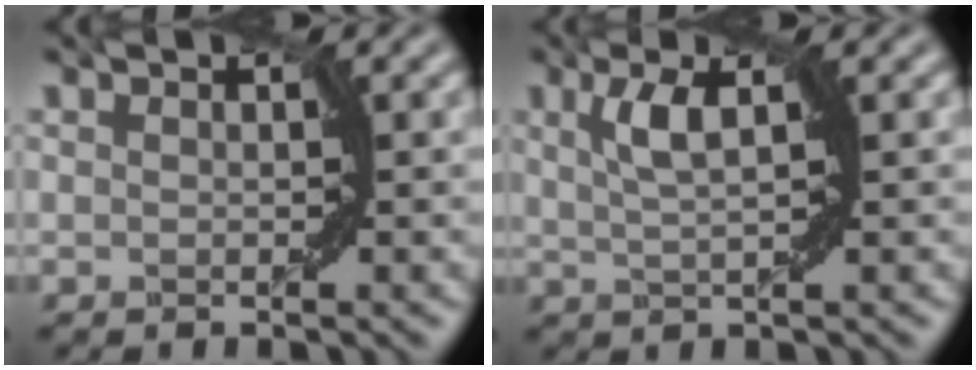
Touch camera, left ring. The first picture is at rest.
{"total": 3.0, "force": [1.1, 0.7, 2.7], "torque": [-0.052, 0.004, 0.021]}